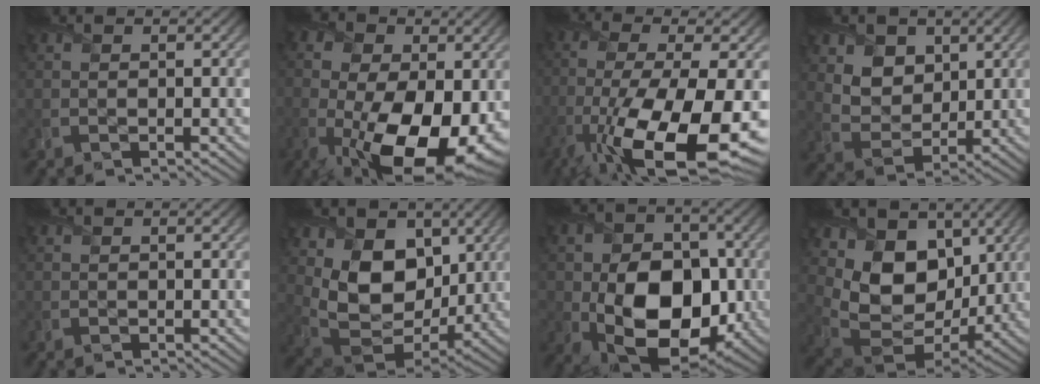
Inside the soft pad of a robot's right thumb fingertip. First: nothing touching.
{"total": 17.6, "force": [-4.1, 10.1, 13.8], "torque": [-0.248, -0.062, -0.044]}
{"total": 17.7, "force": [-7.7, 5.9, 14.7], "torque": [-0.302, -0.031, -0.132]}
{"total": 7.2, "force": [3.7, 5.2, 3.3], "torque": [-0.106, -0.026, 0.086]}
{"total": 0.0}
{"total": 11.7, "force": [3.7, 8.3, 7.4], "torque": [-0.165, -0.019, 0.065]}
{"total": 14.2, "force": [-2.7, 10.0, 9.8], "torque": [-0.167, -0.034, -0.042]}
{"total": 13.1, "force": [4.4, 9.5, 7.9], "torque": [-0.175, -0.009, 0.081]}